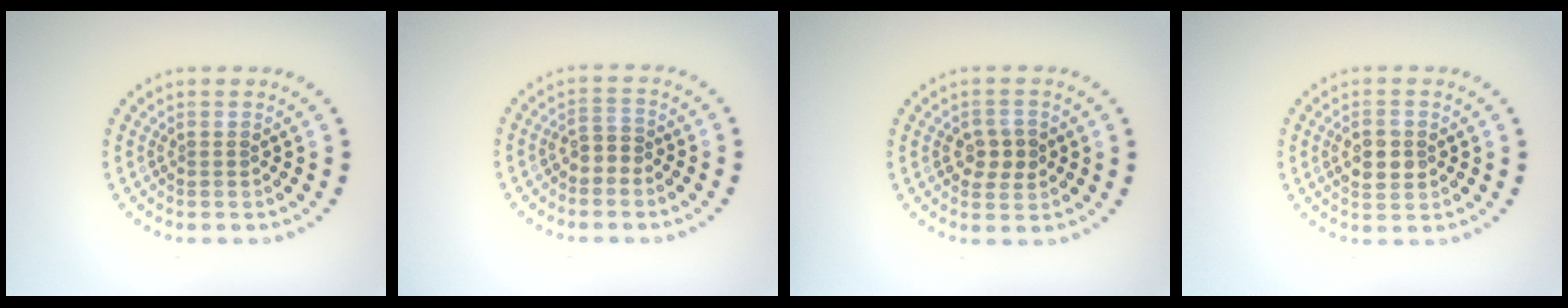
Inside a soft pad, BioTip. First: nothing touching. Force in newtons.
{"total": 1.6, "press": 1.4, "slide": 0.7}
{"total": 2.6, "press": 2.6, "slide": 0.2}
{"total": 2.6, "press": 2.6, "slide": 0.1}